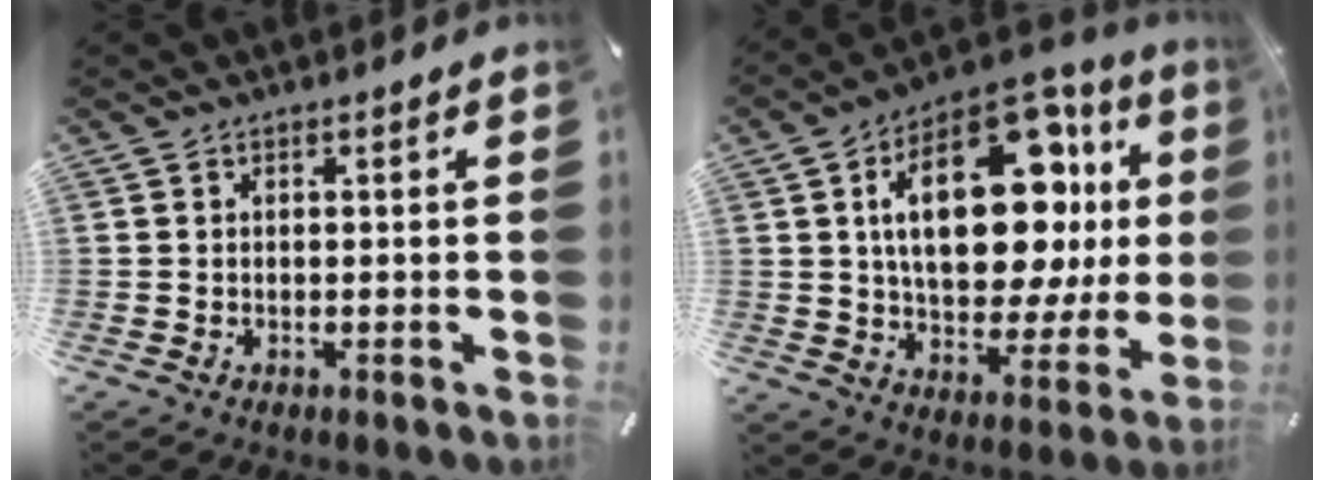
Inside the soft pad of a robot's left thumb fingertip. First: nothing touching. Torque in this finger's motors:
{"motor_torque": [0.87, 1.41, 2.30, -0.47, 0.64]}